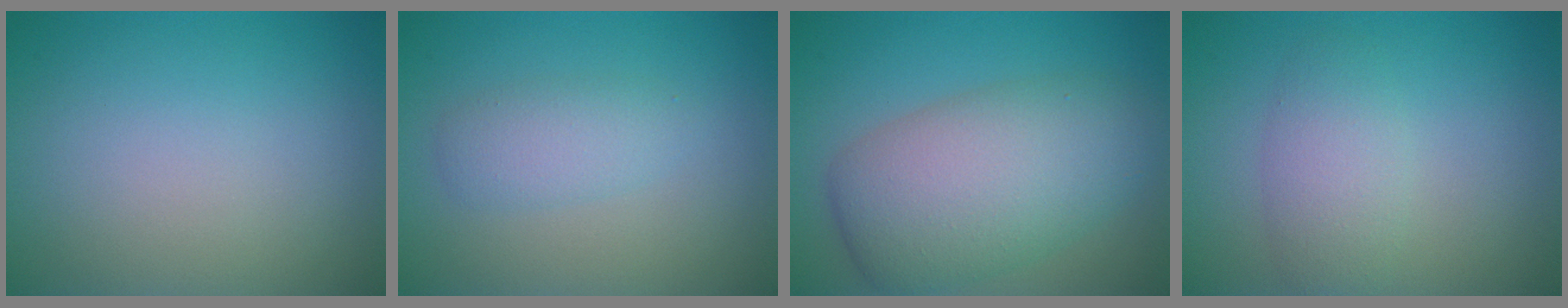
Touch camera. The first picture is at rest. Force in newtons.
{"total": 2.3, "press": 2.3, "slide": 0.1}
{"total": 8.3, "press": 8.3, "slide": 0.3}
{"total": 2.9, "press": 2.9, "slide": 0.2}